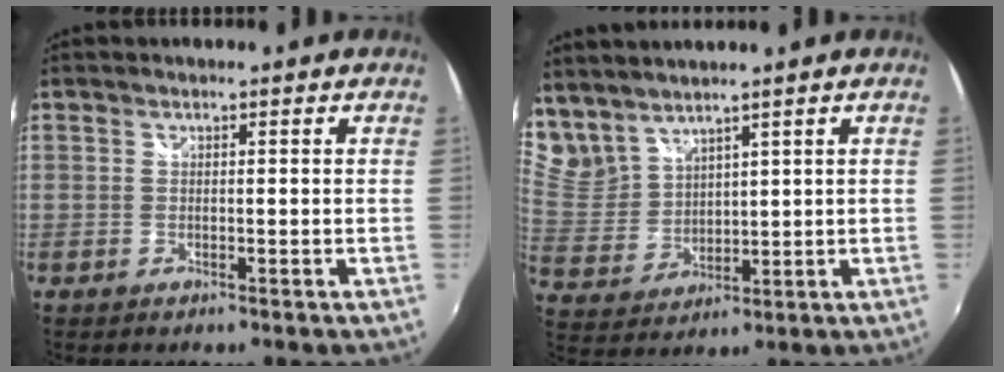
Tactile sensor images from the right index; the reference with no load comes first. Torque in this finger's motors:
{"motor_torque": [0.72, 0.95, 0.04, -0.01]}